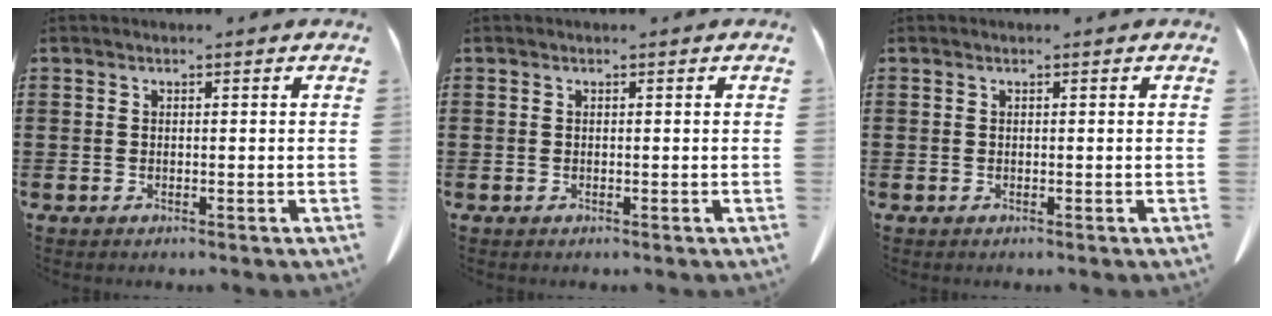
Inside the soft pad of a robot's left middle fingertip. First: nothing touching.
{"total": 0.0}
{"total": 0.0}